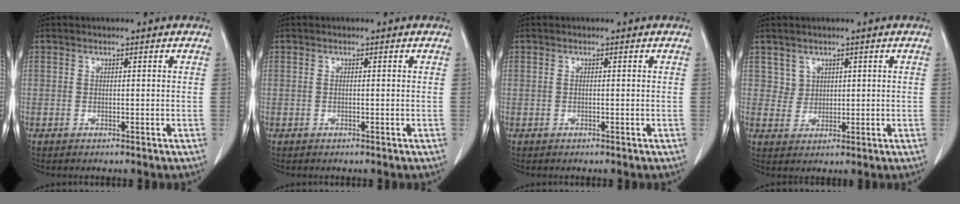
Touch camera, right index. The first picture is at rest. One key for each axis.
{"total": 0.0}
{"total": 0.0}
{"total": 2.7, "fx": 1.4, "fy": 2.3, "fz": 0.0, "tx": 0.014, "ty": 0.002, "tz": 0.023}